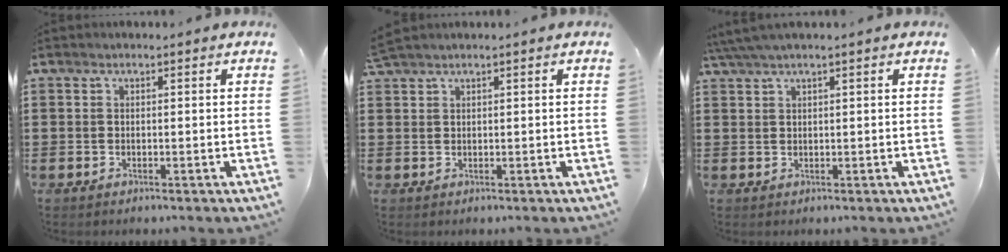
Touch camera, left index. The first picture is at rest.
{"total": 1.3, "force": [1.1, -0.1, 0.6], "torque": [-0.013, 0.000, 0.022]}
{"total": 2.1, "force": [1.2, 0.0, 1.7], "torque": [-0.033, -0.001, 0.023]}